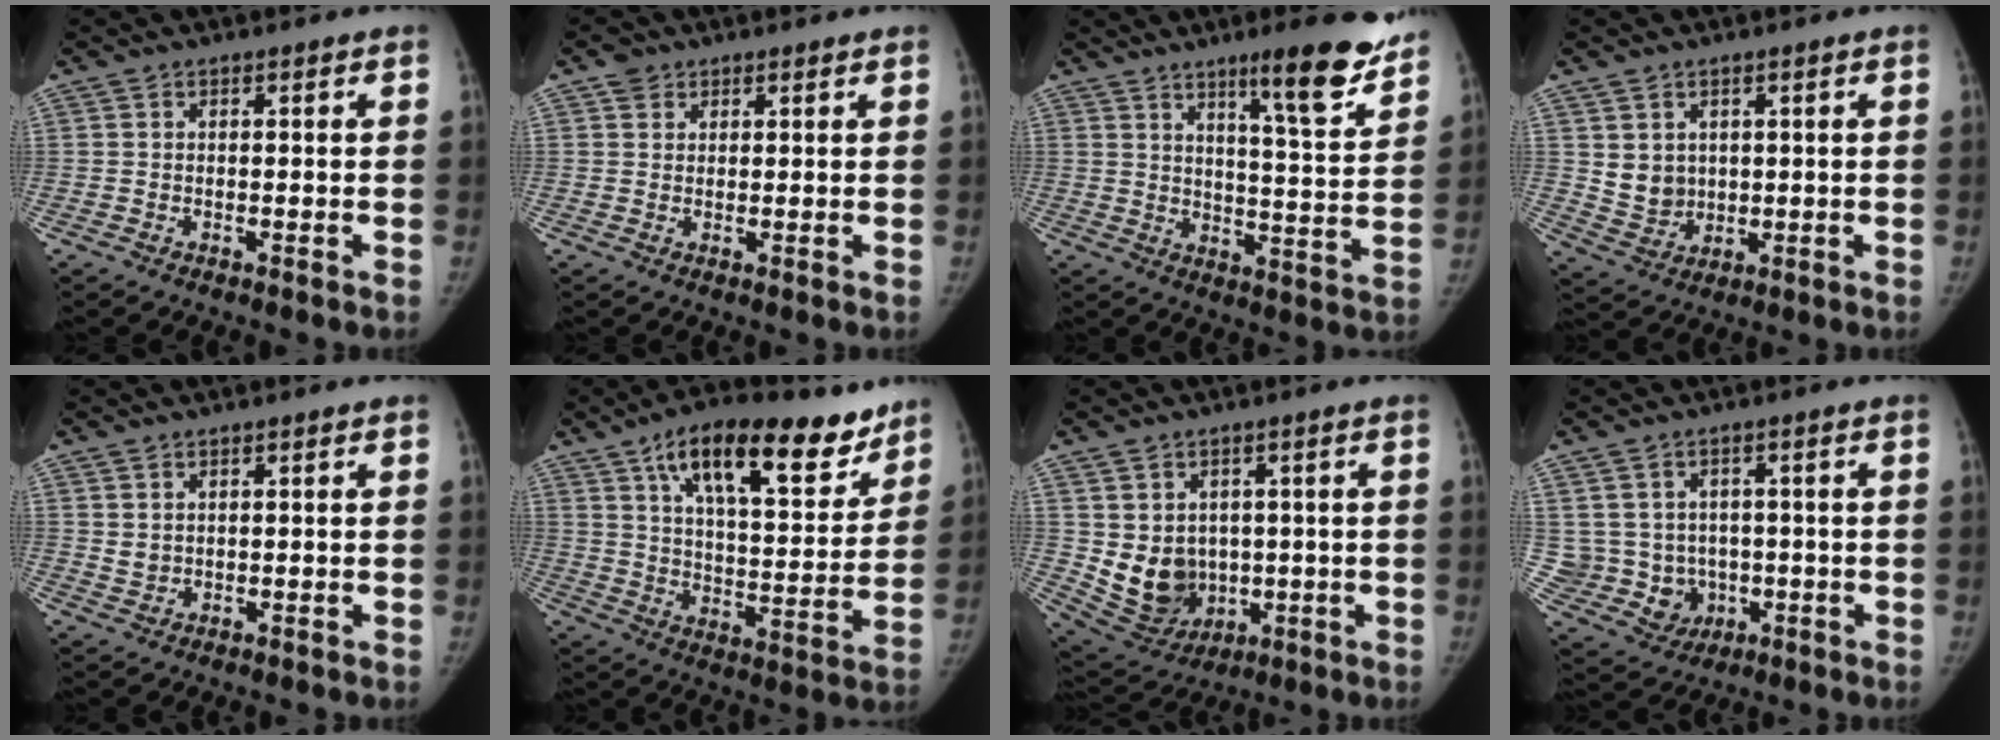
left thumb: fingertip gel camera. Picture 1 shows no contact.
{"total": 2.6, "force": [1.6, 2.0, 0.5], "torque": [0.007, -0.007, 0.022]}
{"total": 14.1, "force": [9.9, 1.9, 9.9], "torque": [-0.116, -0.064, 0.148]}
{"total": 5.3, "force": [1.7, 4.5, 2.2], "torque": [-0.023, -0.018, 0.049]}
{"total": 1.9, "force": [1.3, 1.0, 0.9], "torque": [-0.010, -0.013, 0.030]}
{"total": 22.1, "force": [13.8, 8.8, 14.9], "torque": [-0.187, -0.047, 0.219]}
{"total": 10.5, "force": [0.0, 8.8, 5.8], "torque": [-0.068, -0.012, 0.033]}
{"total": 9.2, "force": [-0.1, 8.7, 3.2], "torque": [-0.037, 0.007, 0.024]}